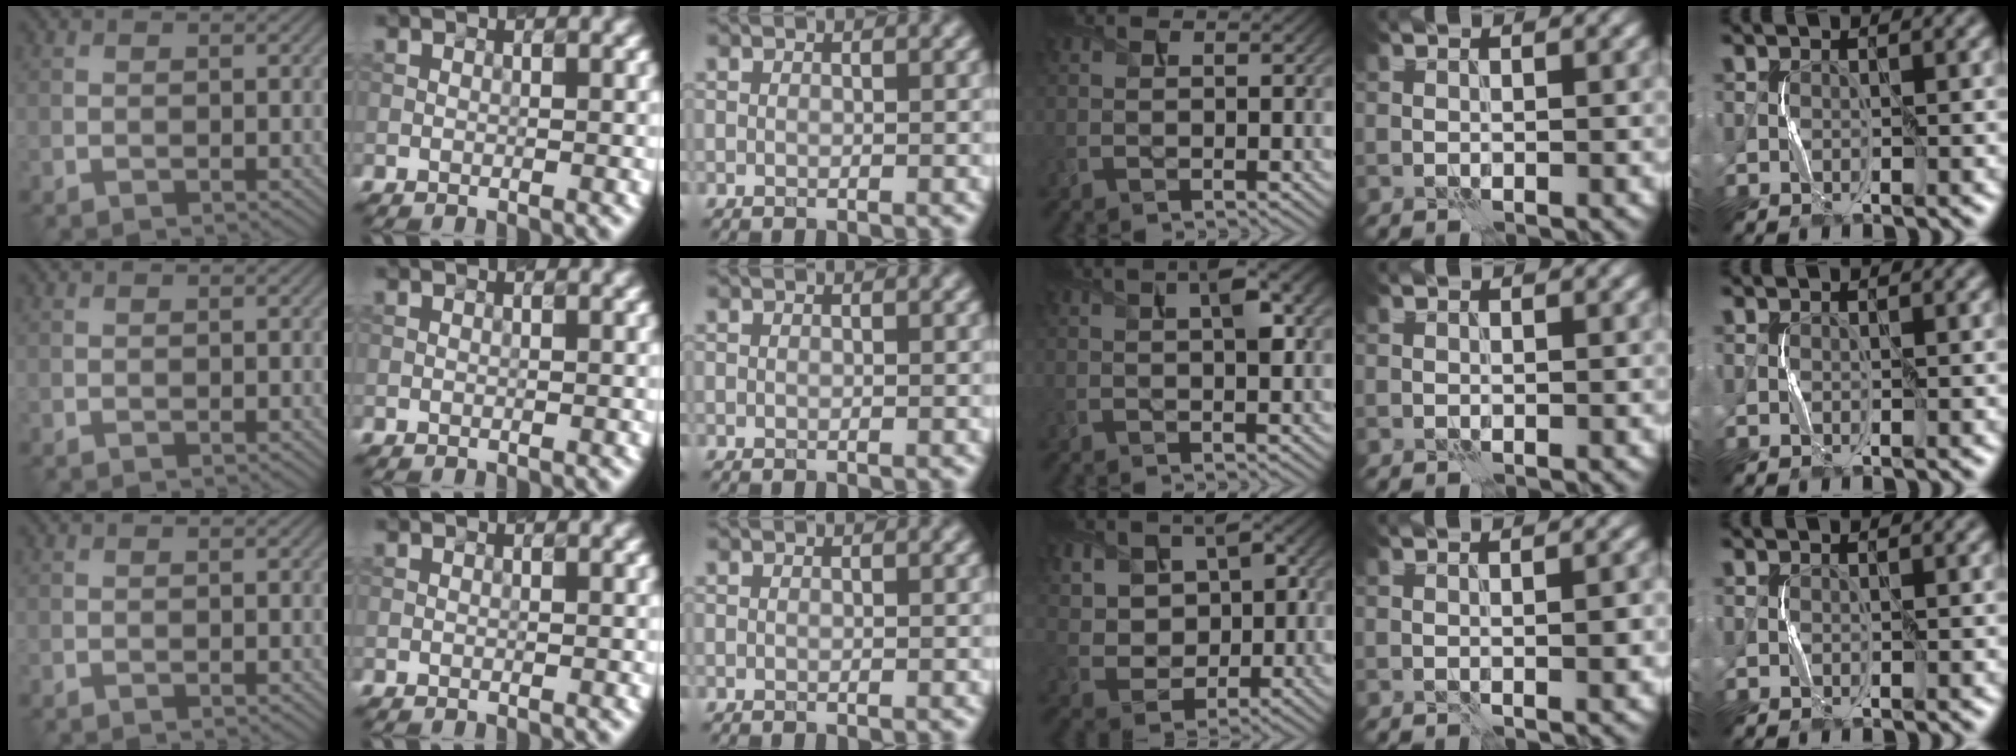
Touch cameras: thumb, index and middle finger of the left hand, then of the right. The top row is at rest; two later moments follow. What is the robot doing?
{"motion": "squeeze", "object": "air blower"}